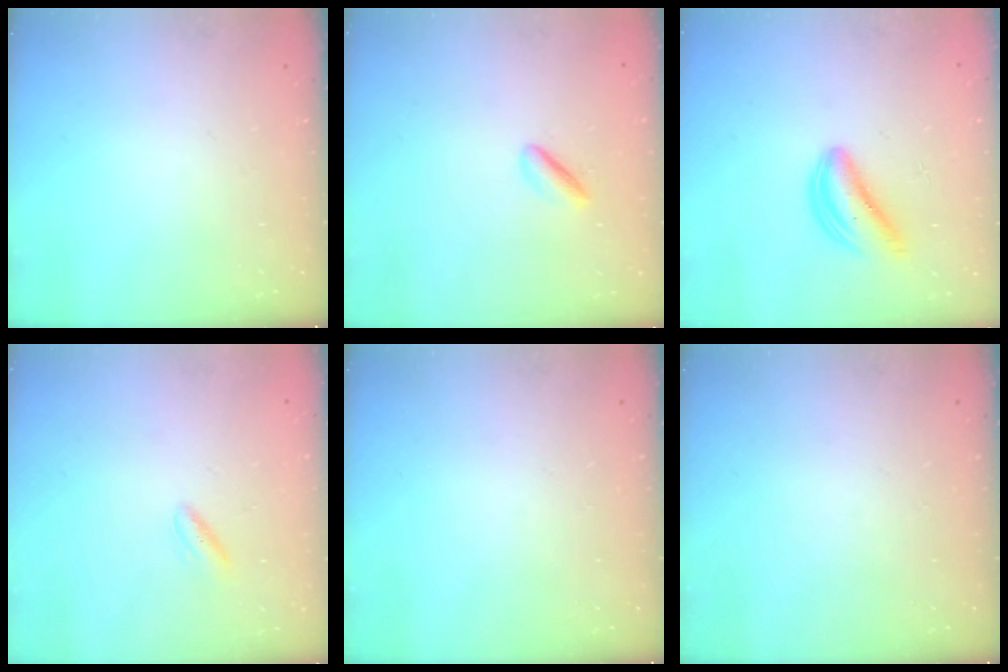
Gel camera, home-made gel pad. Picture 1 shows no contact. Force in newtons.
{"total": 1.9, "press": 1.9, "slide": 0.4}
{"total": 5.1, "press": 5.0, "slide": 1.0}
{"total": 3.0, "press": 2.9, "slide": 0.6}
{"total": 0.0}
{"total": 0.0}